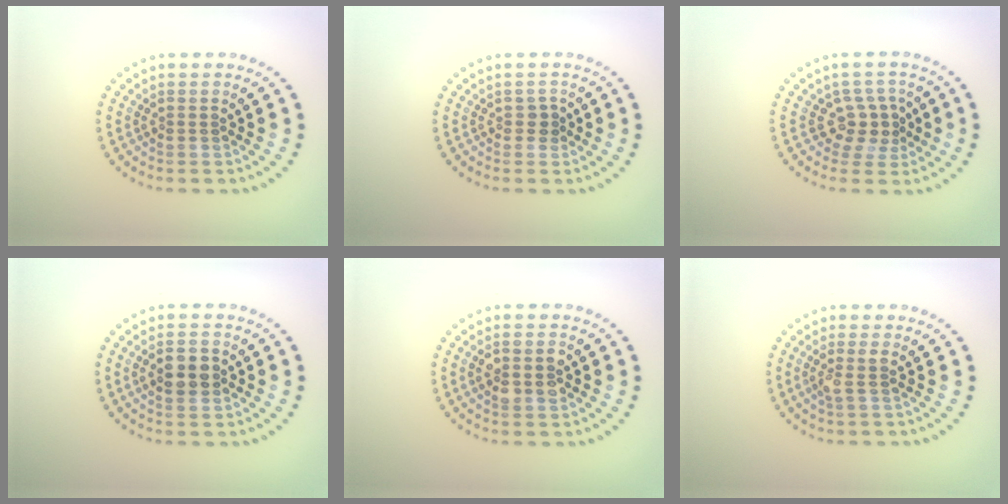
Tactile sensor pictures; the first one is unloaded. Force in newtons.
{"total": 0.9, "press": 0.8, "slide": 0.4}
{"total": 2.6, "press": 2.0, "slide": 1.6}
{"total": 3.3, "press": 3.3, "slide": 0.3}
{"total": 2.7, "press": 2.7, "slide": 0.2}
{"total": 1.6, "press": 1.4, "slide": 0.8}